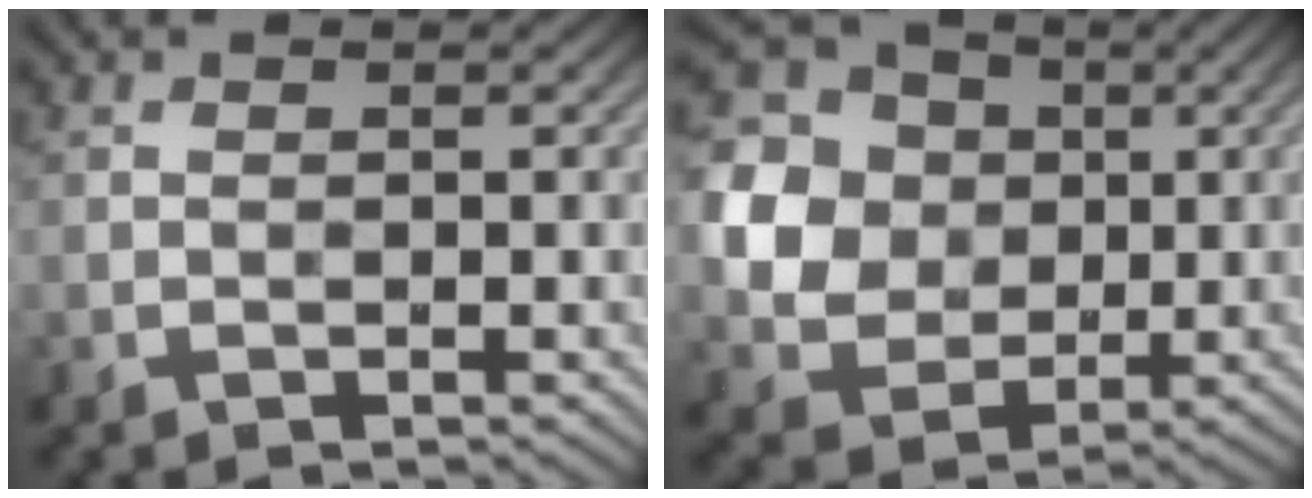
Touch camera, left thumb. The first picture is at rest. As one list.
[{"total": 16.2, "force": [3.2, 14.2, 7.2], "torque": [-0.250, 0.032, 0.055]}]